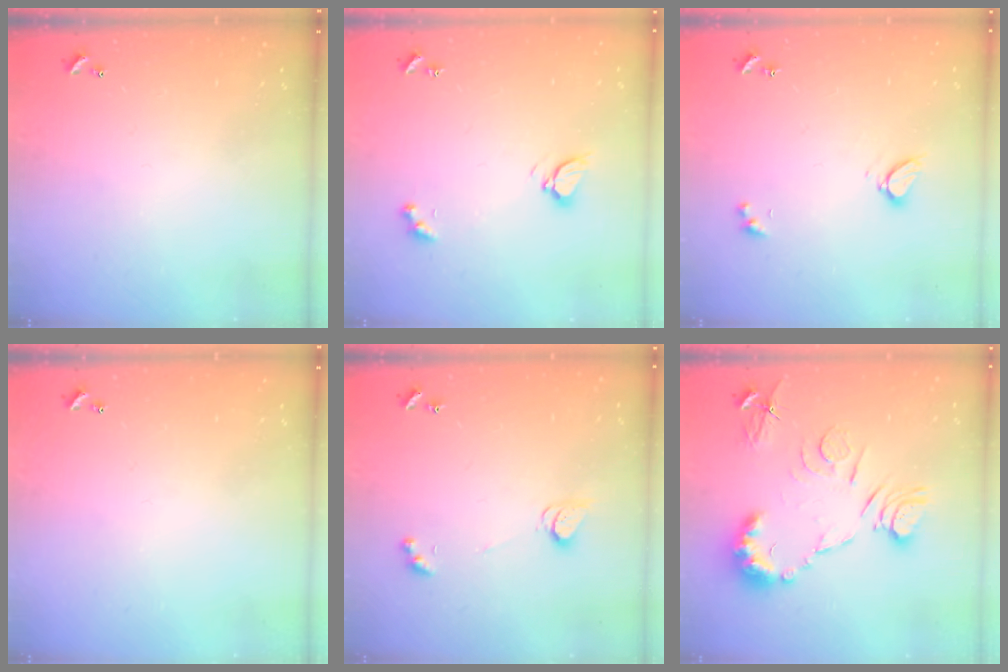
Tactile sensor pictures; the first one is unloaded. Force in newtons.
{"total": 3.4, "press": 3.3, "slide": 0.4}
{"total": 3.1, "press": 3.1, "slide": 0.3}
{"total": 0.0}
{"total": 2.5, "press": 2.4, "slide": 0.3}
{"total": 11.6, "press": 11.6, "slide": 0.5}